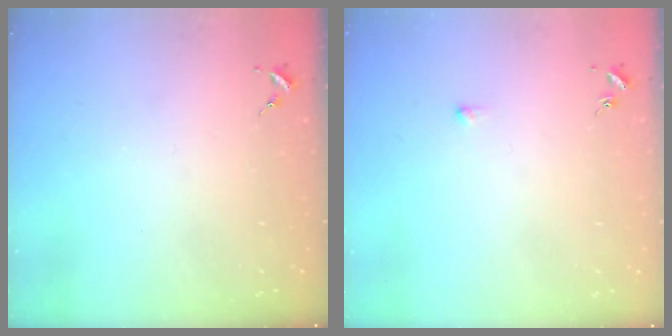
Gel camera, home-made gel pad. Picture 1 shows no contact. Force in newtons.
{"total": 2.7, "press": 2.7, "slide": 0.6}